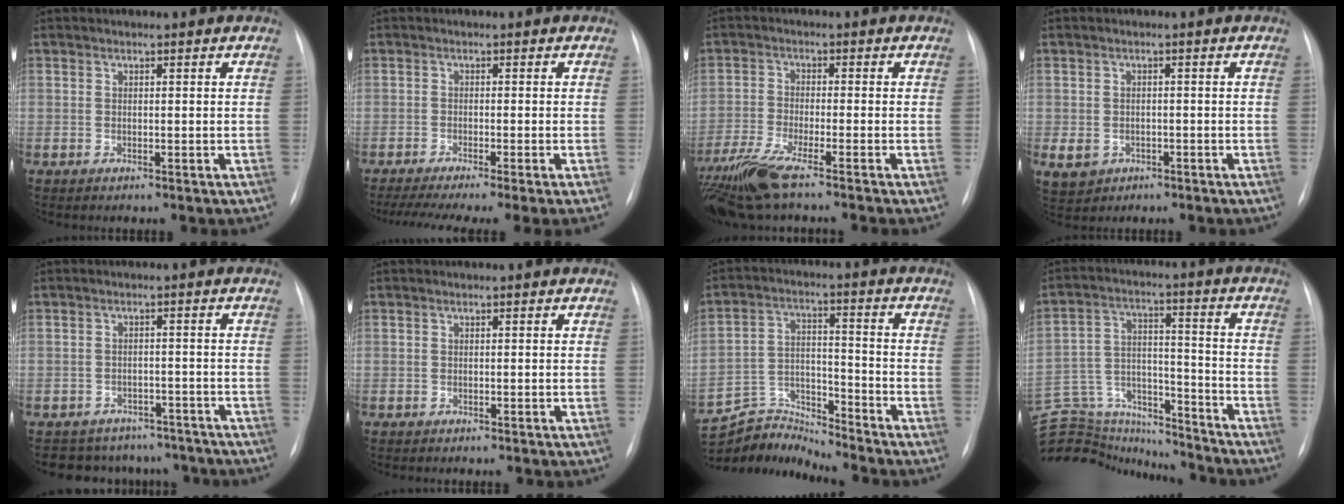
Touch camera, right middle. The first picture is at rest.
{"total": 11.6, "force": [-9.4, -0.6, 6.8], "torque": [-0.096, -0.027, -0.142]}
{"total": 9.9, "force": [-7.5, -0.1, 6.5], "torque": [-0.131, -0.024, -0.137]}
{"total": 4.9, "force": [-2.2, 4.1, 1.6], "torque": [-0.037, -0.001, -0.024]}
{"total": 10.6, "force": [-9.4, 4.9, 1.2], "torque": [-0.014, 0.021, -0.106]}
{"total": 0.0}
{"total": 9.6, "force": [-9.5, -0.2, -1.2], "torque": [0.018, 0.036, -0.179]}
{"total": 25.0, "force": [-22.7, 7.9, 6.8], "torque": [-0.207, 0.018, -0.351]}